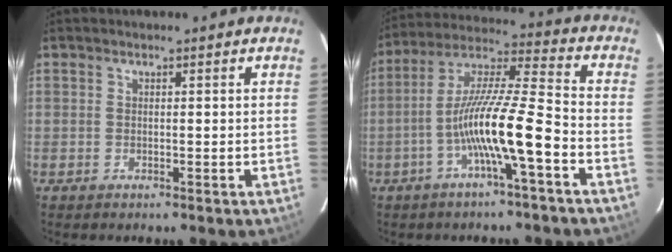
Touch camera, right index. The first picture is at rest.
{"total": 13.1, "force": [-5.3, 0.2, 11.9], "torque": [-0.226, 0.008, -0.101]}